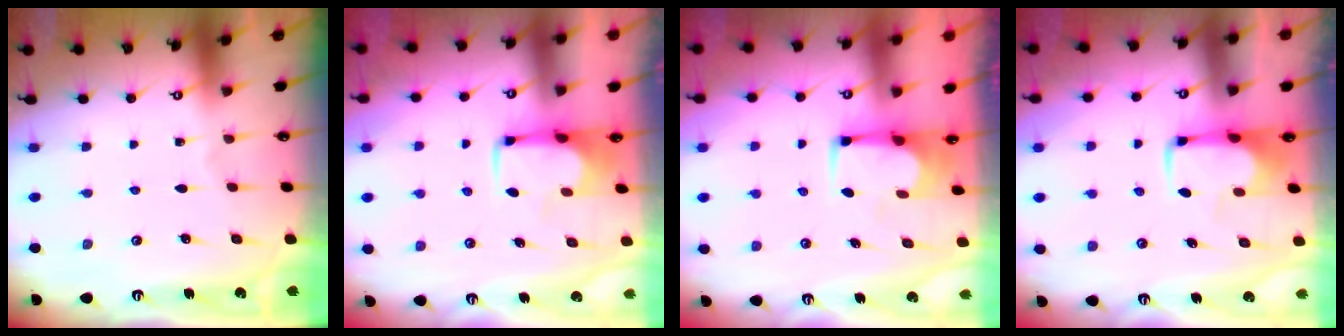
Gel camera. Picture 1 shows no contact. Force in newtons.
{"total": 1.2, "press": 1.1, "slide": 0.5}
{"total": 1.6, "press": 1.6, "slide": 0.3}
{"total": 2.0, "press": 1.9, "slide": 0.4}